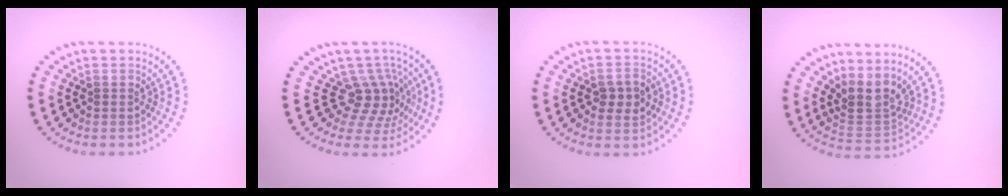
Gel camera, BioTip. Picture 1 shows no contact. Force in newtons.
{"total": 3.5, "press": 2.5, "slide": 2.4}
{"total": 2.5, "press": 2.5, "slide": 0.1}
{"total": 3.3, "press": 2.5, "slide": 2.1}